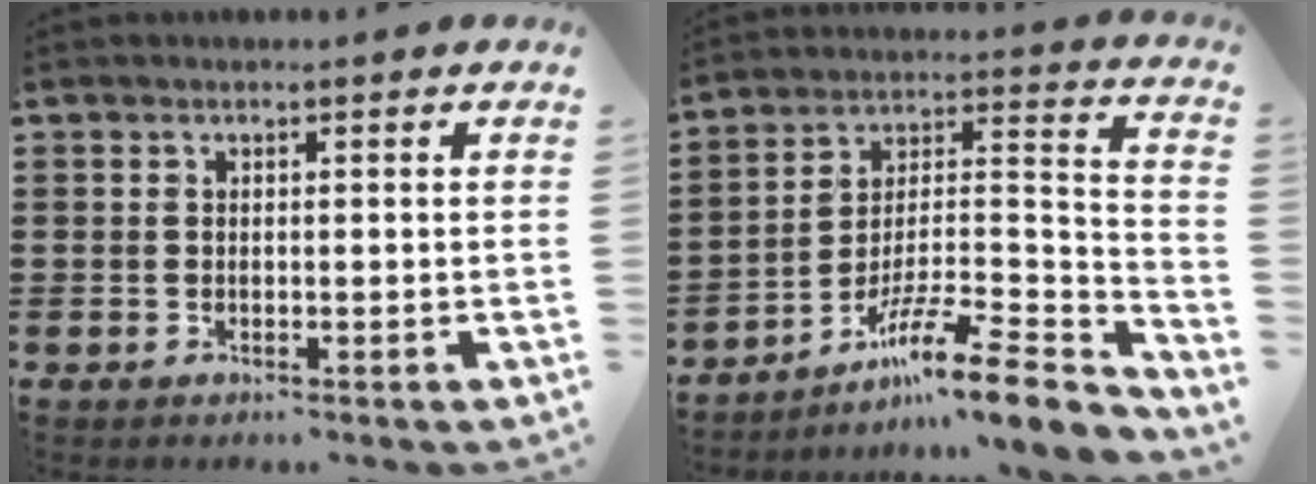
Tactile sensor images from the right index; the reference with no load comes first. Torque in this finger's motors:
{"motor_torque": [-0.32, 0.98, -0.35, -0.20]}